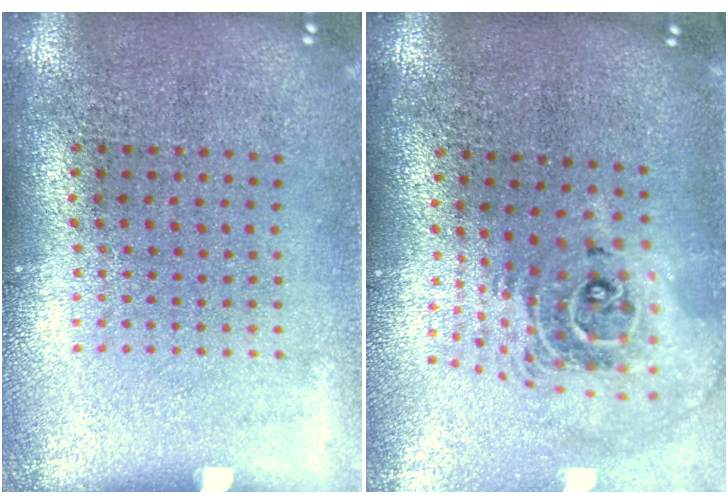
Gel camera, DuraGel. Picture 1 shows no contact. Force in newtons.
{"total": 2.2, "press": 1.6, "slide": 1.5}